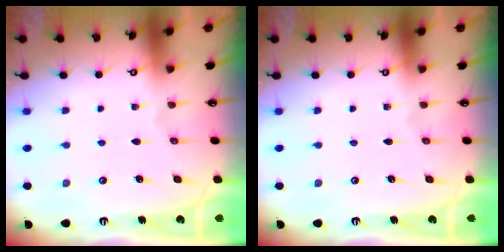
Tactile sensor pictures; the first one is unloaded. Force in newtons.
{"total": 0.0}